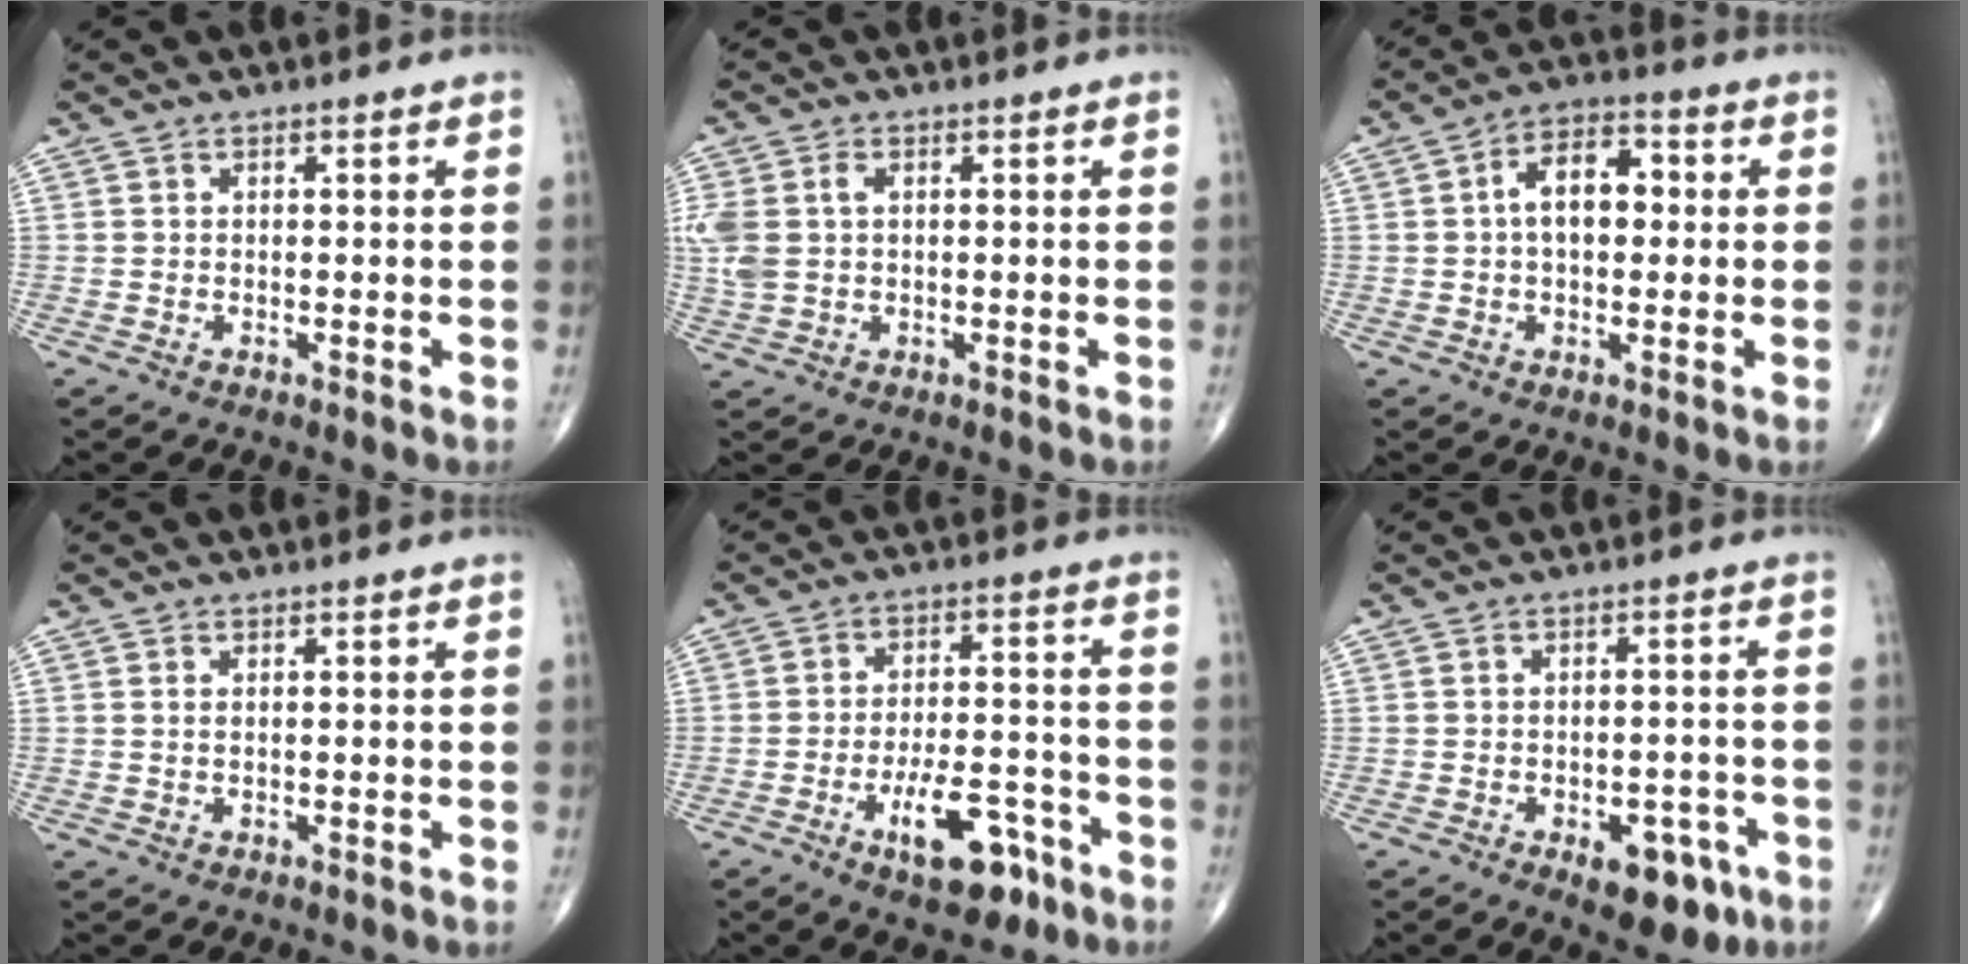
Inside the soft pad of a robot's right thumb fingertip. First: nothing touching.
{"total": 6.7, "force": [1.0, 4.5, 4.9], "torque": [-0.133, 0.017, 0.028]}
{"total": 9.1, "force": [0.8, 5.5, 7.2], "torque": [-0.102, 0.024, 0.006]}
{"total": 0.6, "force": [0.2, 0.3, 0.5], "torque": [-0.013, 0.002, 0.005]}
{"total": 11.1, "force": [-6.0, 4.9, 8.0], "torque": [-0.109, 0.035, -0.090]}
{"total": 8.6, "force": [-4.3, 4.7, 5.8], "torque": [-0.048, 0.022, -0.048]}